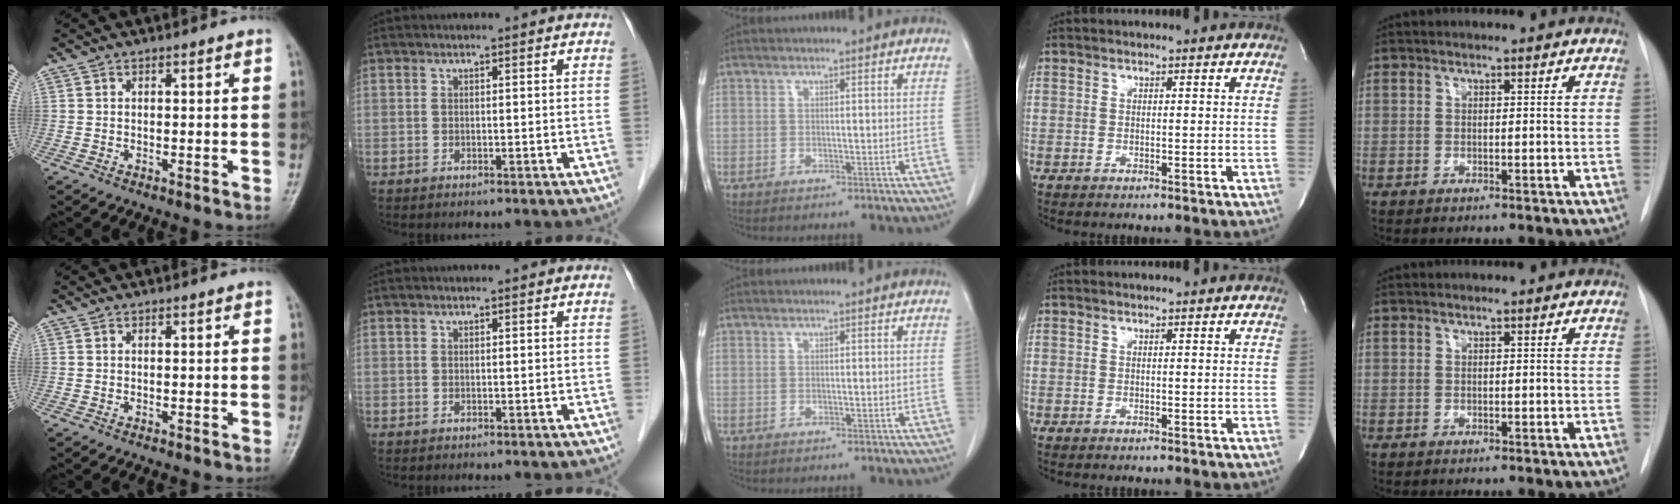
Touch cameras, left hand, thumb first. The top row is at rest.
{}